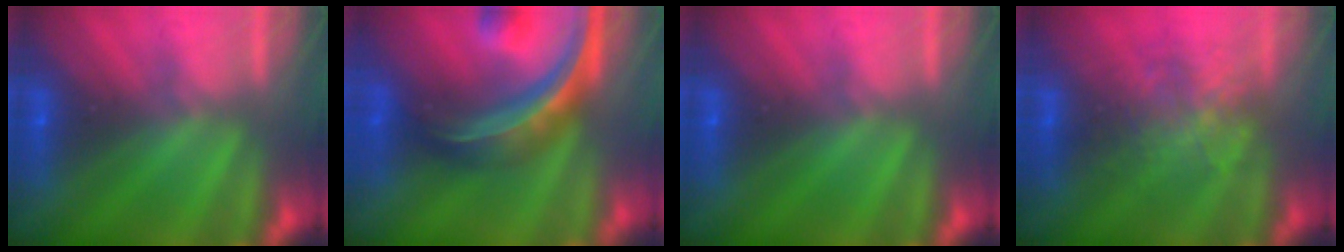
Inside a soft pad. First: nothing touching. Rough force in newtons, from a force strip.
{"total": 7.4}
{"total": 0.0}
{"total": 2.2}